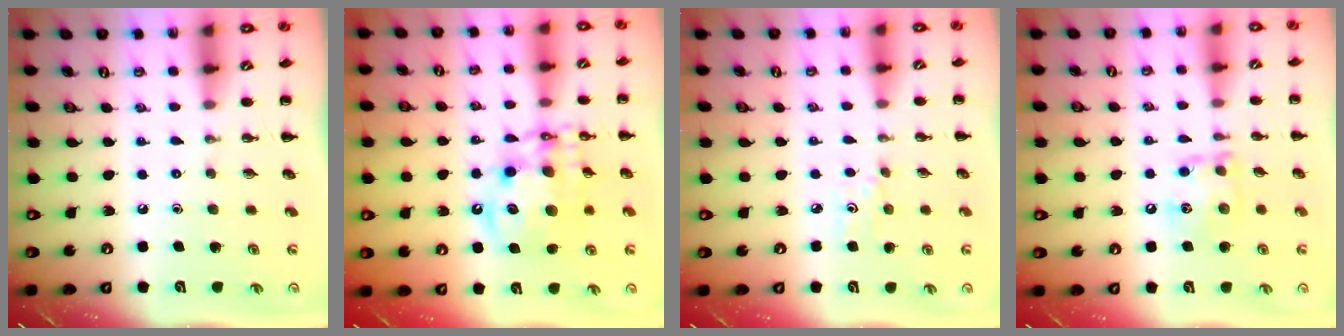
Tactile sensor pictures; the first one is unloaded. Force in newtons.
{"total": 14.1, "press": 13.7, "slide": 3.3}
{"total": 3.3, "press": 3.1, "slide": 1.0}
{"total": 10.8, "press": 10.8, "slide": 0.6}